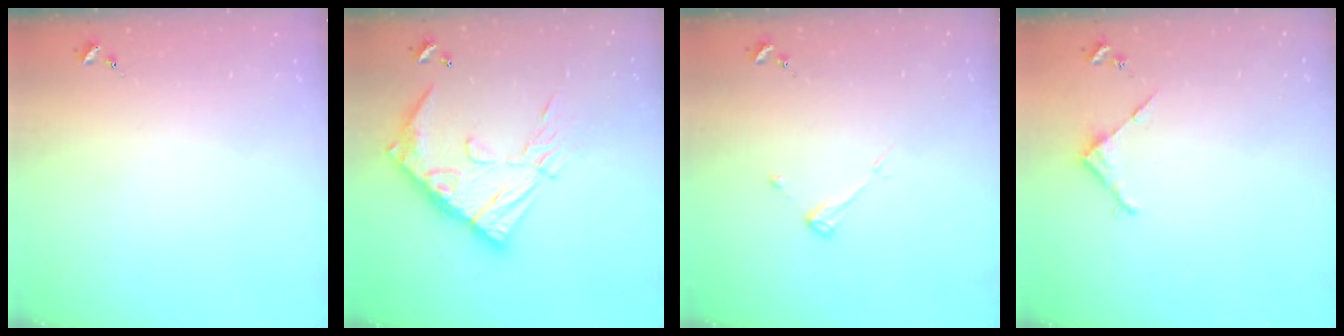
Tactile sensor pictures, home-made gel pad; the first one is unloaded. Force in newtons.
{"total": 19.1, "press": 19.0, "slide": 1.8}
{"total": 3.8, "press": 3.8, "slide": 0.3}
{"total": 2.9, "press": 2.8, "slide": 0.2}